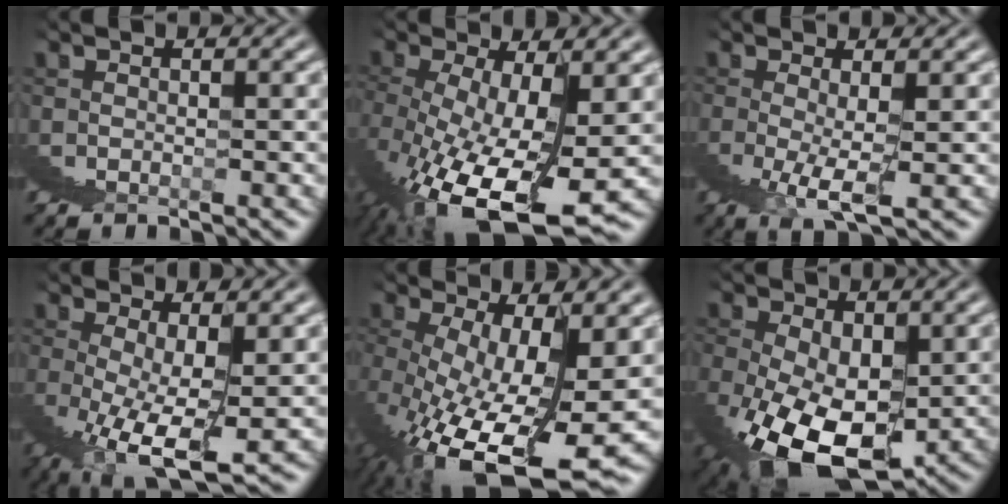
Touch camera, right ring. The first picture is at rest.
{"total": 7.7, "force": [-0.9, 2.5, 7.2], "torque": [-0.134, -0.018, 0.005]}
{"total": 2.8, "force": [0.8, -1.2, 2.4], "torque": [-0.031, 0.008, 0.011]}
{"total": 4.9, "force": [-0.1, 0.6, 4.9], "torque": [-0.073, 0.009, 0.000]}
{"total": 8.0, "force": [-0.2, 2.0, 7.8], "torque": [-0.144, -0.019, 0.018]}
{"total": 9.3, "force": [-3.2, 5.3, 7.0], "torque": [-0.127, -0.049, -0.025]}